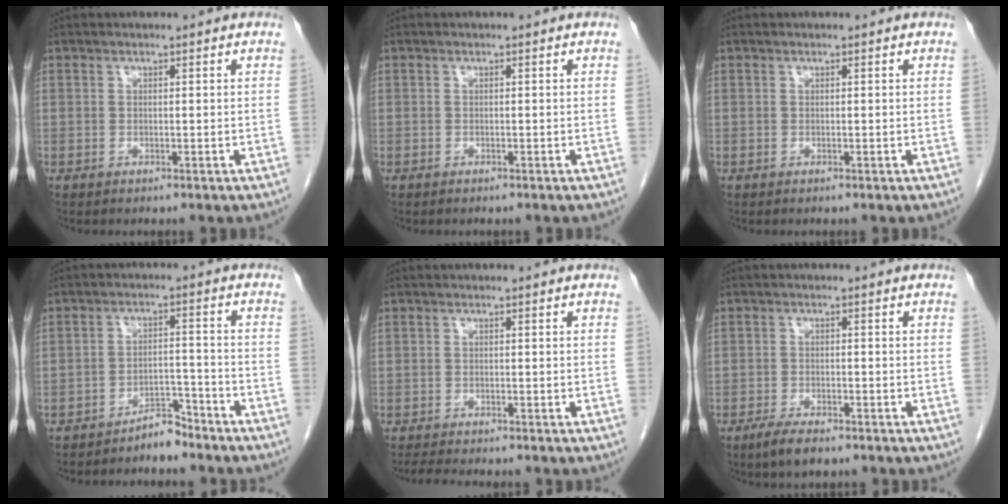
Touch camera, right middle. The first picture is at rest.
{"total": 0.0}
{"total": 0.0}
{"total": 3.9, "force": [-3.7, 0.9, 1.1], "torque": [-0.011, -0.001, -0.063]}
{"total": 2.8, "force": [-2.6, -0.1, 1.2], "torque": [-0.022, -0.011, -0.043]}
{"total": 4.1, "force": [-3.0, 1.0, 2.6], "torque": [-0.055, -0.005, -0.051]}